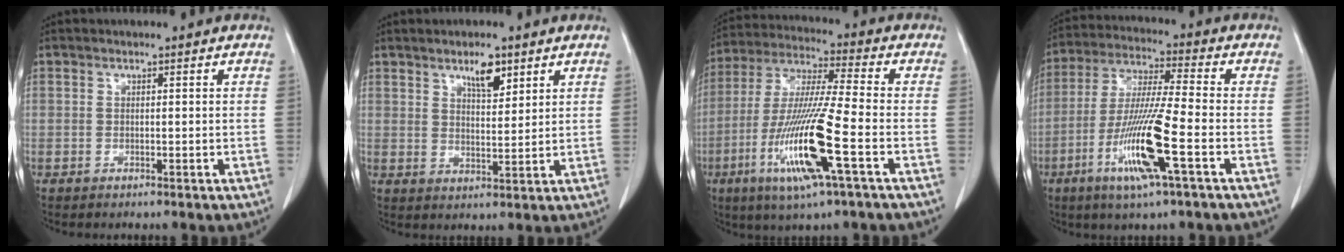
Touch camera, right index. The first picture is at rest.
{"total": 4.6, "force": [3.0, 1.4, 3.2], "torque": [-0.057, -0.002, 0.052]}
{"total": 16.0, "force": [-5.8, 0.0, 14.9], "torque": [-0.309, -0.021, -0.112]}
{"total": 13.5, "force": [-5.2, -0.1, 12.4], "torque": [-0.252, -0.018, -0.102]}